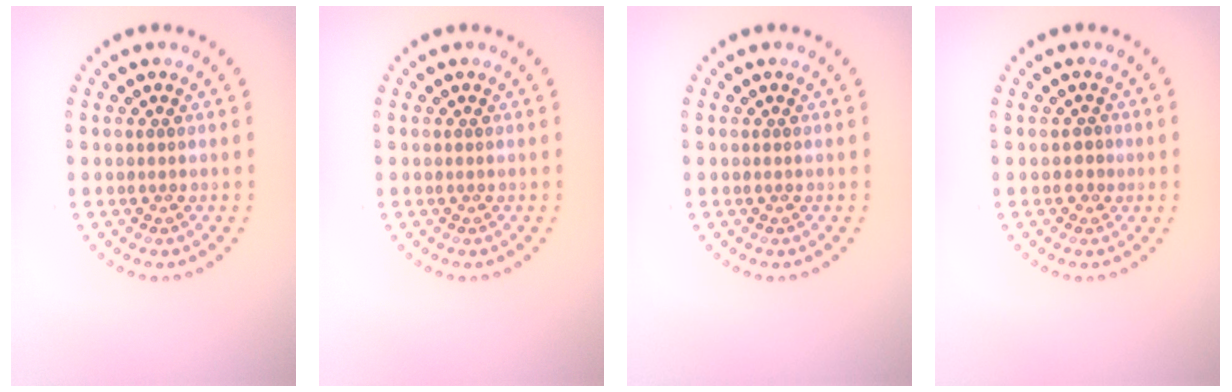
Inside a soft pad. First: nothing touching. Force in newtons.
{"total": 0.0}
{"total": 0.0}
{"total": 1.0, "press": 0.9, "slide": 0.3}